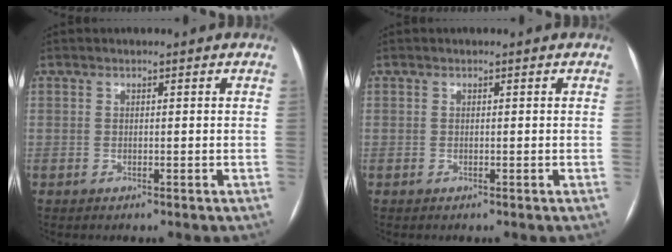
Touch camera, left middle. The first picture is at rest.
{"total": 0.0}